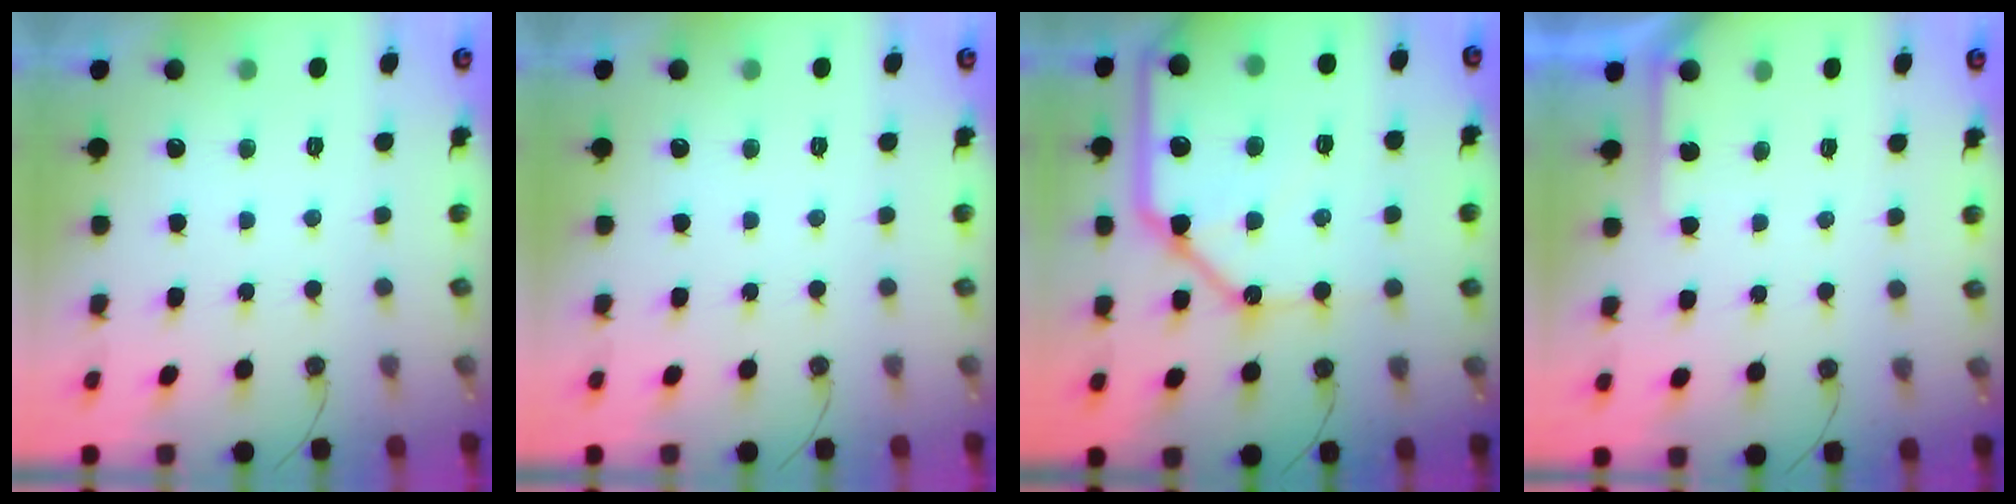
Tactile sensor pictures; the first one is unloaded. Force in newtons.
{"total": 0.0}
{"total": 23.8, "press": 23.6, "slide": 3.1}
{"total": 3.1, "press": 3.1, "slide": 0.3}